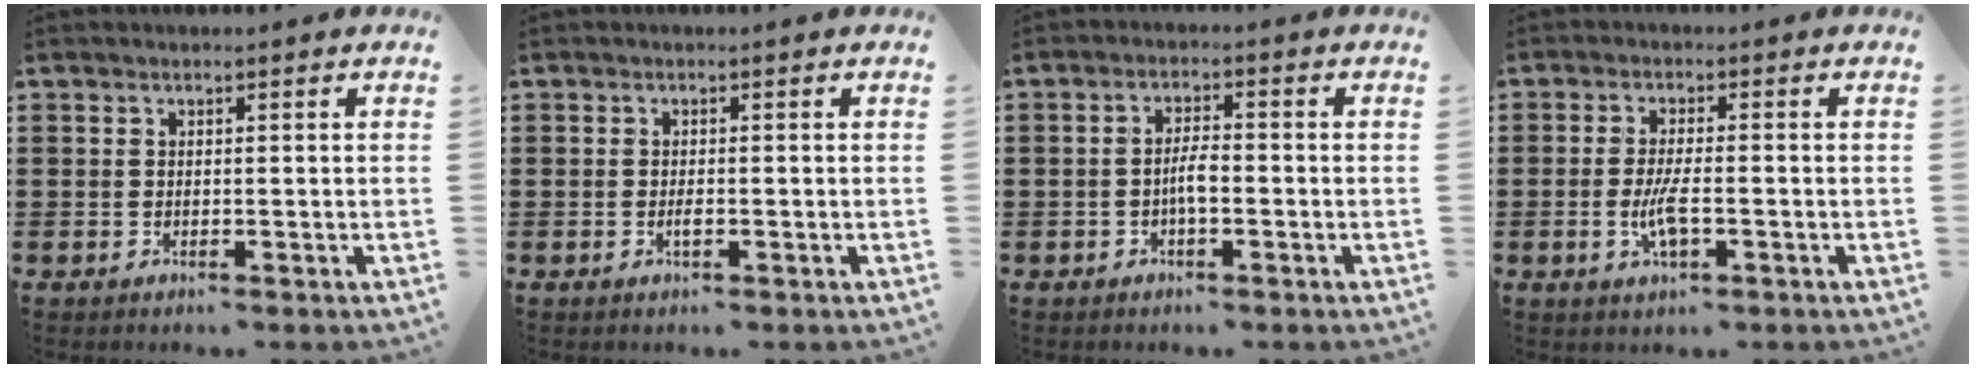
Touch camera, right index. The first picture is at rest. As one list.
[{"total": 1.2, "force": [-0.4, 0.3, 1.1], "torque": [-0.022, -0.002, -0.008]}, {"total": 3.2, "force": [-0.9, 0.9, 2.9], "torque": [-0.061, 0.003, -0.020]}, {"total": 4.6, "force": [-1.3, 1.2, 4.3], "torque": [-0.093, -0.004, -0.029]}]